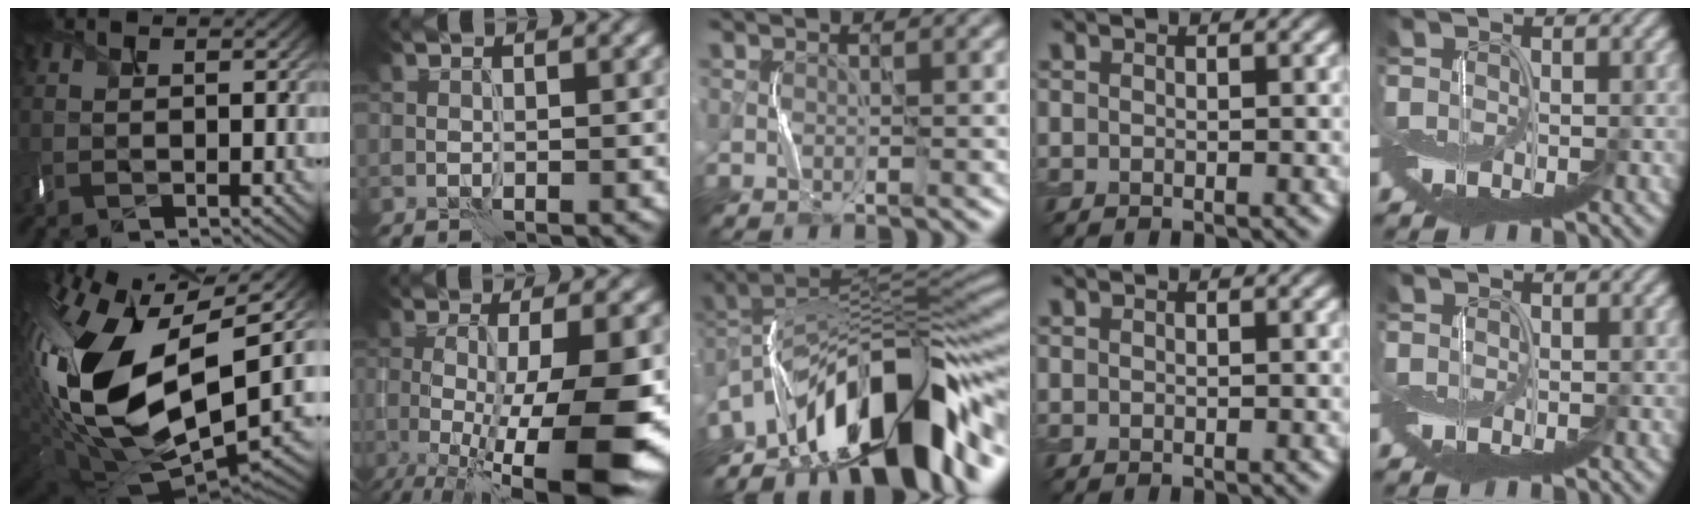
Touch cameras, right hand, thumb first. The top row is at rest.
{"thumb": {"total": 20.6, "force": [0.1, 11.1, 17.4], "torque": [-0.393, -0.054, 0.019]}, "index": {"total": 13.6, "force": [-3.2, 3.5, 12.7], "torque": [-0.169, -0.016, -0.043]}, "middle": {"total": 14.5, "force": [-8.4, 5.6, 10.4], "torque": [-0.151, 0.029, -0.153]}}